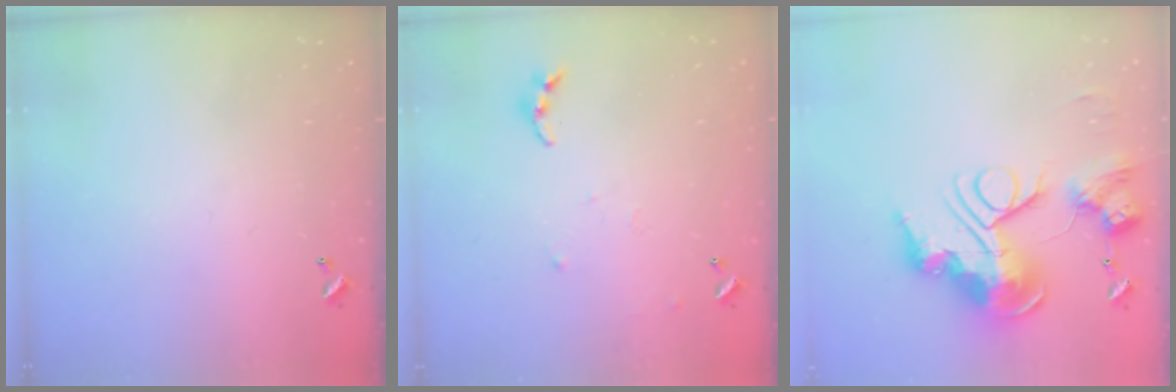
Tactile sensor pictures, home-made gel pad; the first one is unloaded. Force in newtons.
{"total": 5.7, "press": 5.6, "slide": 0.6}
{"total": 0.9, "press": 0.9, "slide": 0.0}